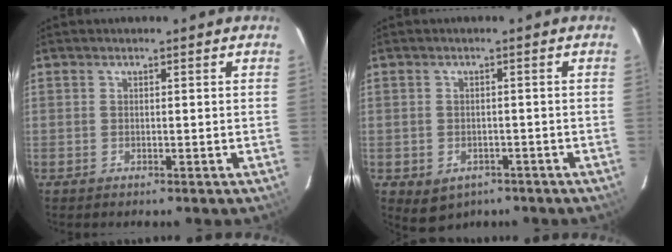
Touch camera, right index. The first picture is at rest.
{"total": 5.1, "force": [-2.7, 3.9, 2.0], "torque": [-0.041, -0.005, -0.023]}